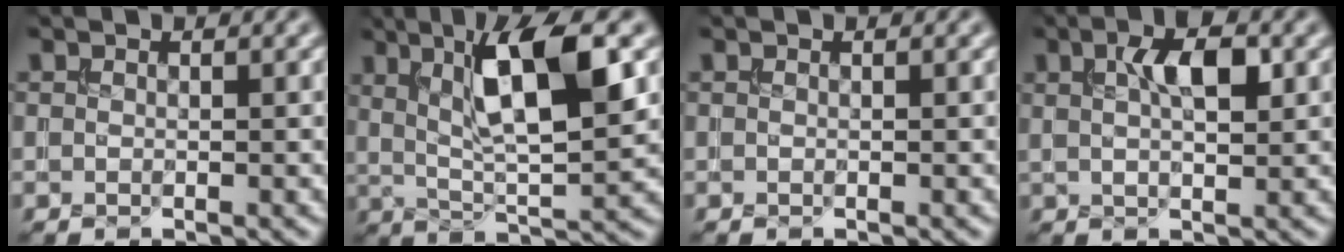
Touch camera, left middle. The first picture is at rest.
{"total": 8.8, "force": [2.9, 2.3, 8.0], "torque": [-0.132, -0.002, 0.050]}
{"total": 0.0}
{"total": 4.4, "force": [1.6, 1.6, 3.8], "torque": [-0.068, 0.006, 0.027]}